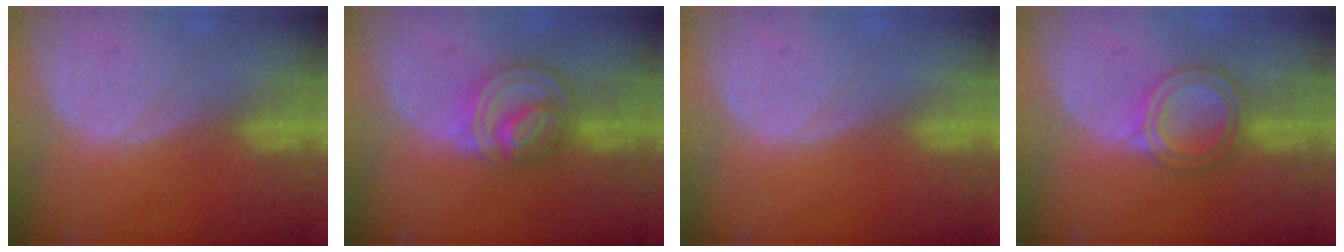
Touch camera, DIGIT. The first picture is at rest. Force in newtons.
{"total": 8.0, "press": 6.9, "slide": 4.1}
{"total": 0.0}
{"total": 6.1, "press": 5.3, "slide": 3.0}